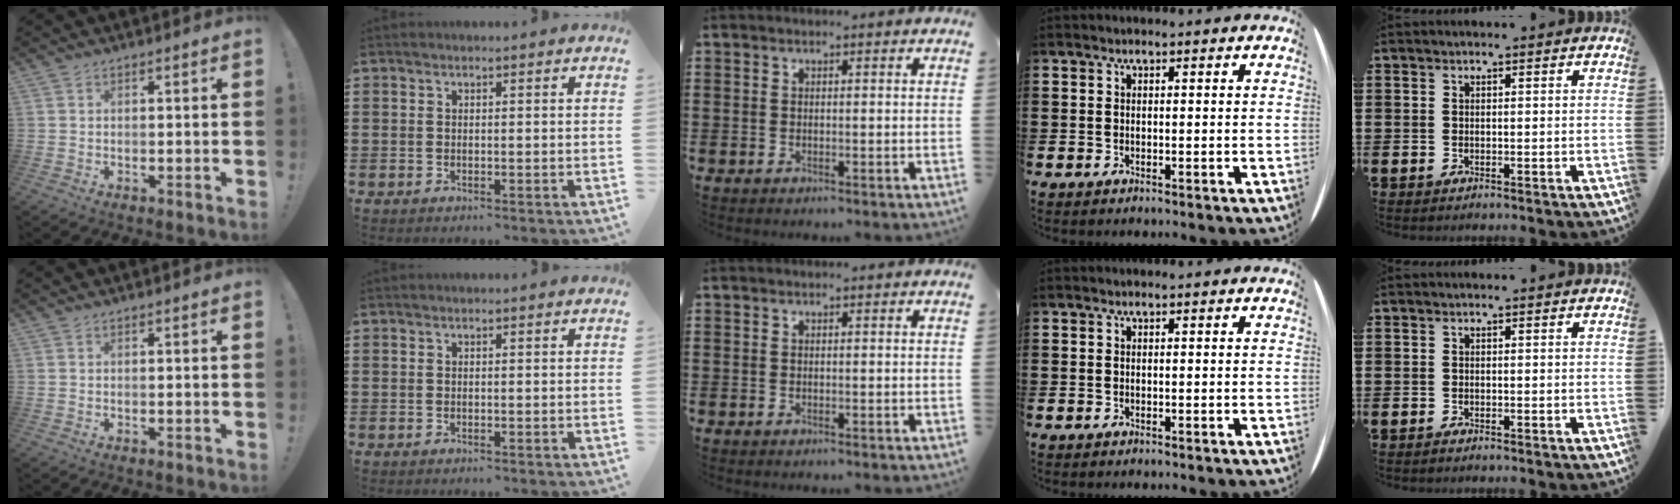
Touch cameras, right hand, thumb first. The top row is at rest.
{}